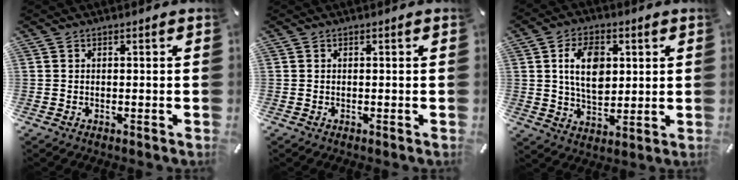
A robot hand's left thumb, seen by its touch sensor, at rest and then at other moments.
{"total": 0.0}
{"total": 11.1, "force": [2.6, 7.3, 7.9], "torque": [-0.142, 0.003, 0.043]}